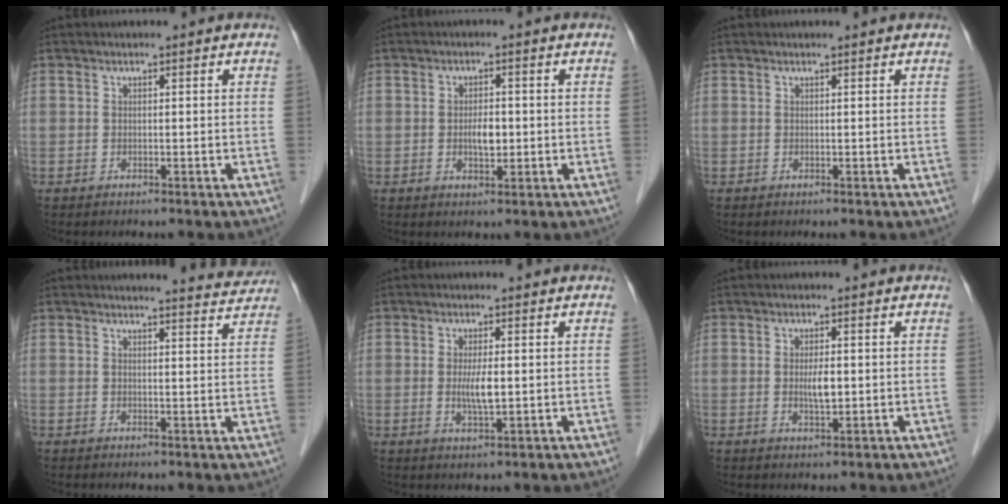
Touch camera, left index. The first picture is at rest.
{"total": 2.9, "force": [-0.3, 1.3, 2.6], "torque": [-0.047, 0.001, -0.002]}
{"total": 0.7, "force": [0.7, 0.0, 0.1], "torque": [-0.007, 0.001, 0.008]}
{"total": 5.3, "force": [5.3, -0.1, 0.3], "torque": [-0.012, -0.019, 0.049]}
{"total": 3.4, "force": [0.1, 0.6, 3.4], "torque": [-0.067, -0.006, 0.004]}
{"total": 2.6, "force": [0.1, 0.7, 2.5], "torque": [-0.047, -0.003, 0.004]}